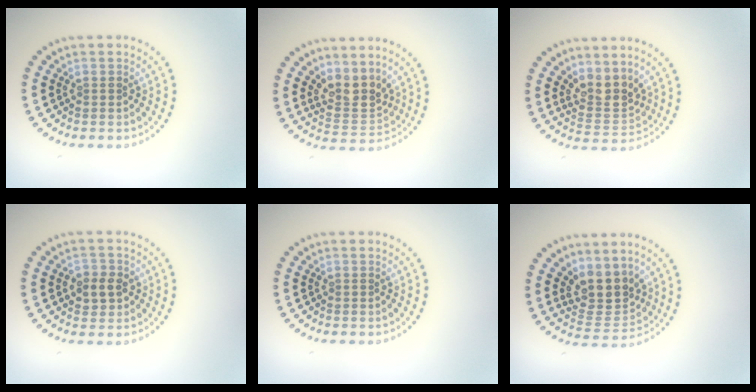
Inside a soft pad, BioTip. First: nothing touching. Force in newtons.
{"total": 3.3, "press": 2.5, "slide": 2.2}
{"total": 3.2, "press": 2.5, "slide": 2.0}
{"total": 2.2, "press": 2.2, "slide": 0.5}
{"total": 0.0}
{"total": 4.1, "press": 3.5, "slide": 2.1}